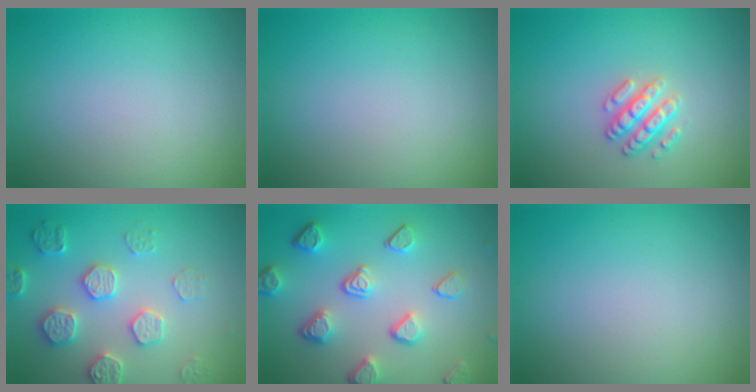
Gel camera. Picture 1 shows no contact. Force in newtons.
{"total": 0.0}
{"total": 2.5, "press": 2.4, "slide": 0.6}
{"total": 4.4, "press": 4.3, "slide": 0.9}
{"total": 5.0, "press": 3.8, "slide": 3.3}
{"total": 0.0}